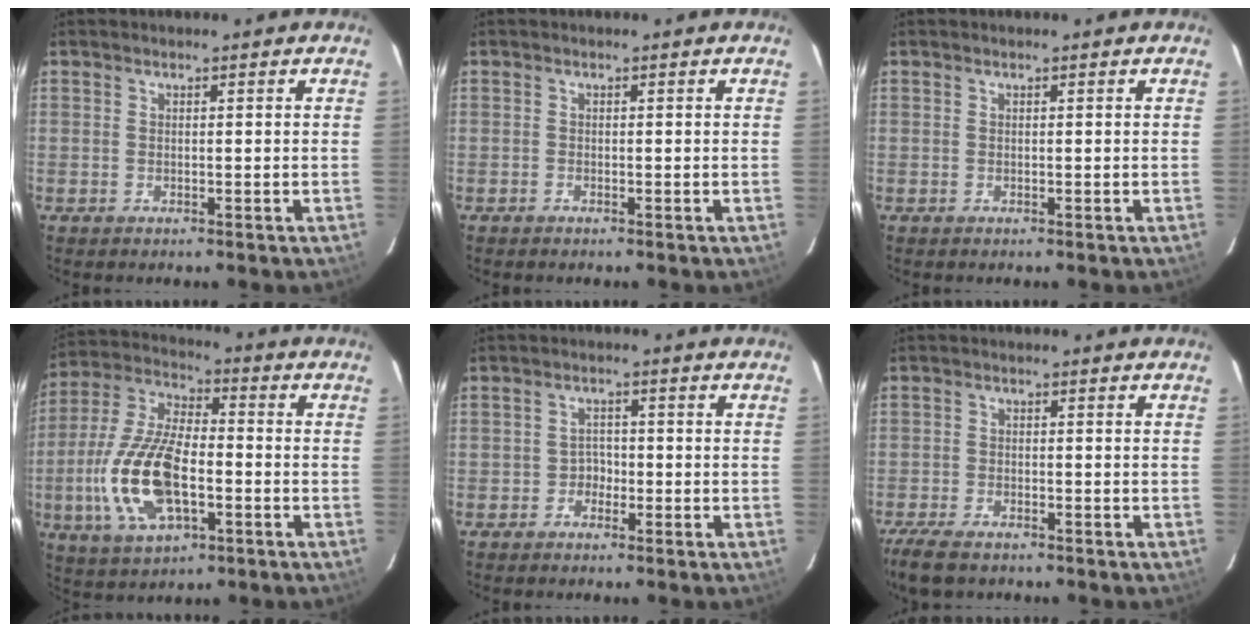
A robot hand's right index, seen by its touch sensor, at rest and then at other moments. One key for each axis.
{"total": 0.0}
{"total": 0.0}
{"total": 17.6, "fx": -4.5, "fy": 7.8, "fz": 15.0, "tx": -0.328, "ty": -0.005, "tz": -0.083}
{"total": 2.1, "fx": -1.4, "fy": 1.6, "fz": 0.1, "tx": -0.001, "ty": 0.007, "tz": -0.025}
{"total": 6.9, "fx": -5.4, "fy": 2.0, "fz": 3.9, "tx": -0.108, "ty": -0.028, "tz": -0.102}